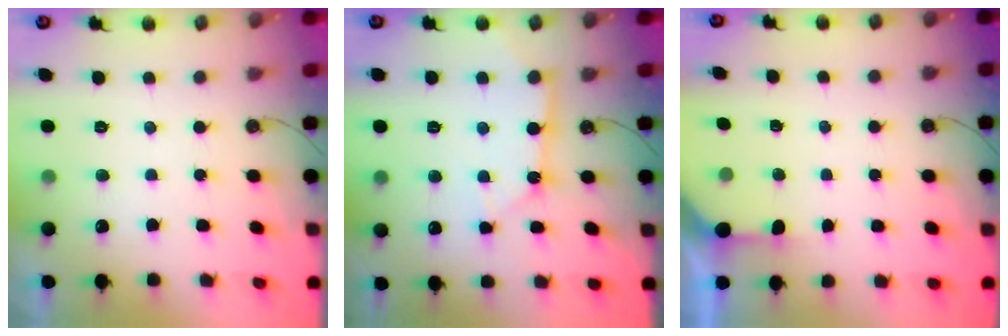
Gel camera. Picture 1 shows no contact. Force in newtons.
{"total": 10.9, "press": 10.9, "slide": 1.0}
{"total": 2.8, "press": 2.8, "slide": 0.3}